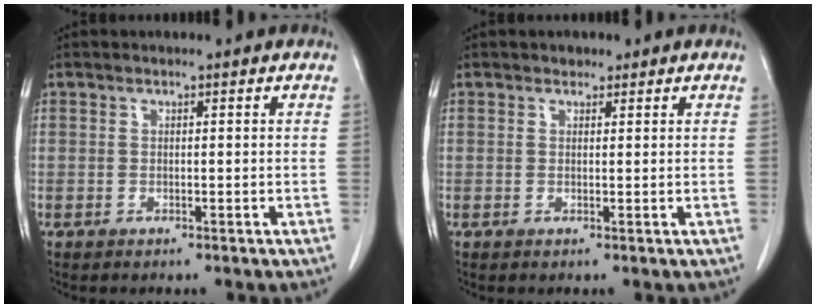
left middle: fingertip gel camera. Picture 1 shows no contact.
{"total": 1.0, "force": [0.7, 0.7, 0.1], "torque": [-0.002, -0.001, 0.008]}